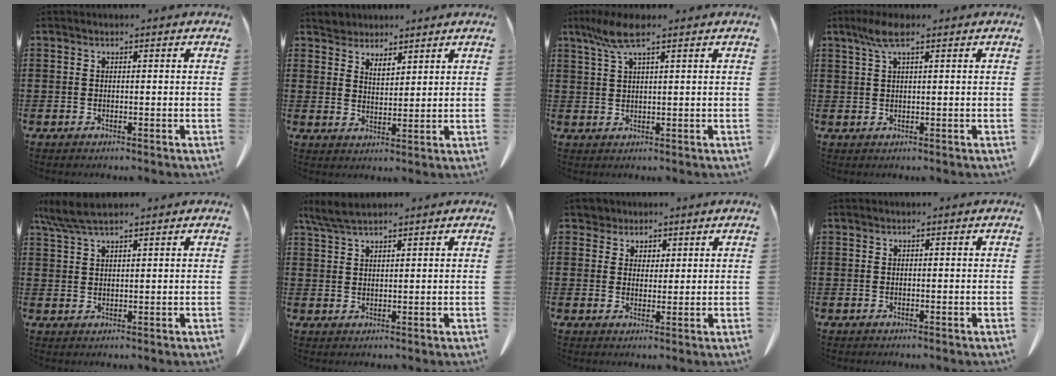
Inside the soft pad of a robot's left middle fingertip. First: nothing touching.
{"total": 3.4, "force": [3.2, 1.1, -0.1], "torque": [-0.010, -0.004, 0.062]}
{"total": 4.9, "force": [2.8, 0.8, 3.9], "torque": [-0.090, -0.001, 0.050]}
{"total": 3.7, "force": [1.8, 0.7, 3.1], "torque": [-0.067, 0.003, 0.032]}
{"total": 4.9, "force": [3.9, 0.8, 3.0], "torque": [-0.067, -0.003, 0.074]}
{"total": 3.6, "force": [3.0, 0.5, 2.0], "torque": [-0.047, -0.002, 0.057]}
{"total": 3.5, "force": [2.6, 2.4, 0.3], "torque": [-0.022, 0.010, 0.049]}
{"total": 0.0}